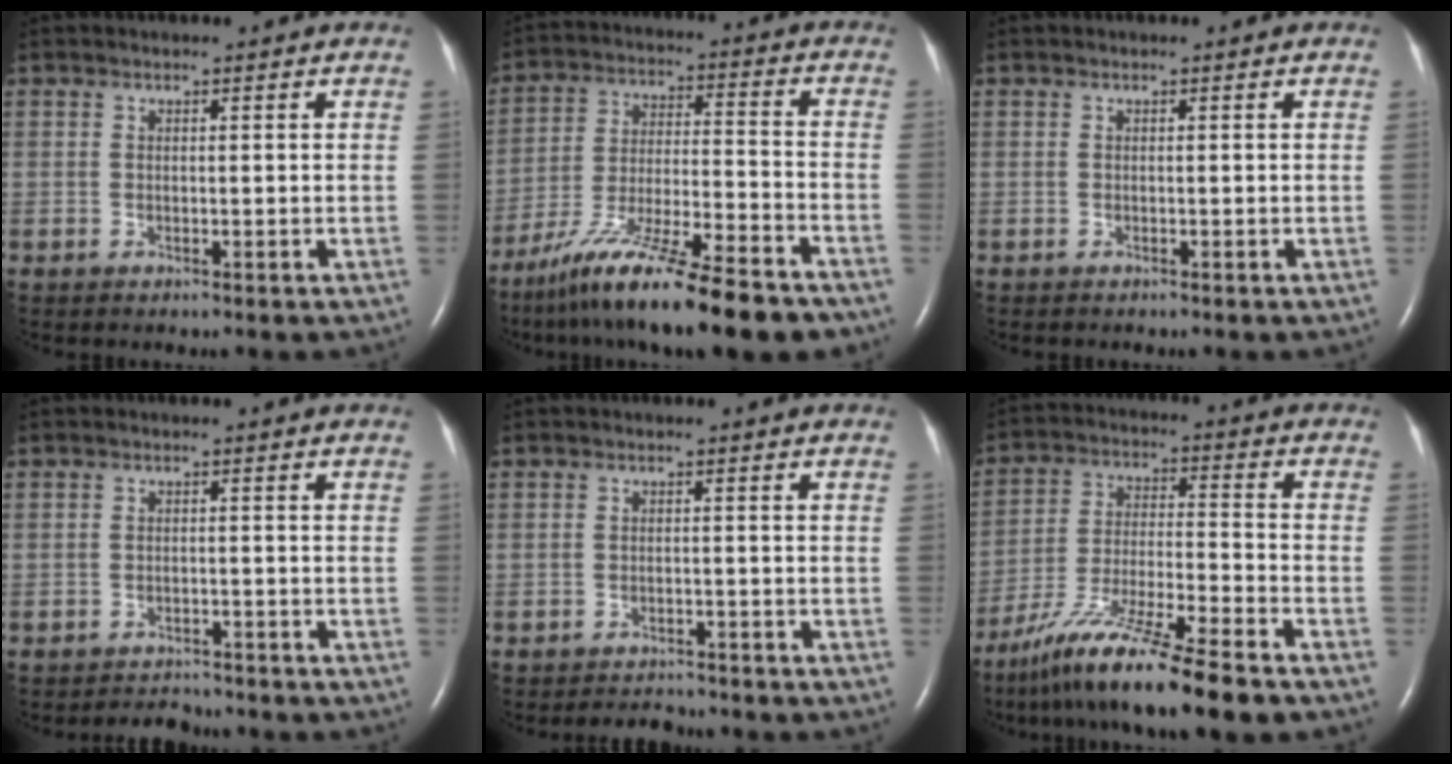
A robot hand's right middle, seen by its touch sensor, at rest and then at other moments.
{"total": 18.7, "force": [-14.4, 1.8, 11.9], "torque": [-0.197, -0.025, -0.243]}
{"total": 0.0}
{"total": 2.7, "force": [-2.6, 0.6, -0.4], "torque": [0.000, -0.006, -0.039]}
{"total": 2.8, "force": [-2.7, 0.7, 0.0], "torque": [-0.005, -0.007, -0.041]}
{"total": 14.5, "force": [-11.0, -0.2, 9.5], "torque": [-0.187, -0.033, -0.196]}